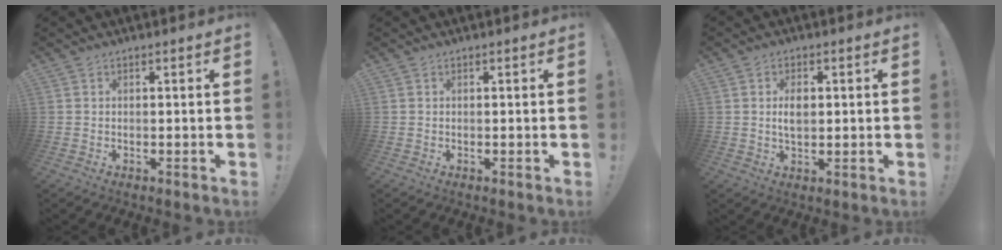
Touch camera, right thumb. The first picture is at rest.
{"total": 0.0}
{"total": 4.5, "force": [0.6, 2.6, 3.6], "torque": [-0.053, 0.001, 0.006]}